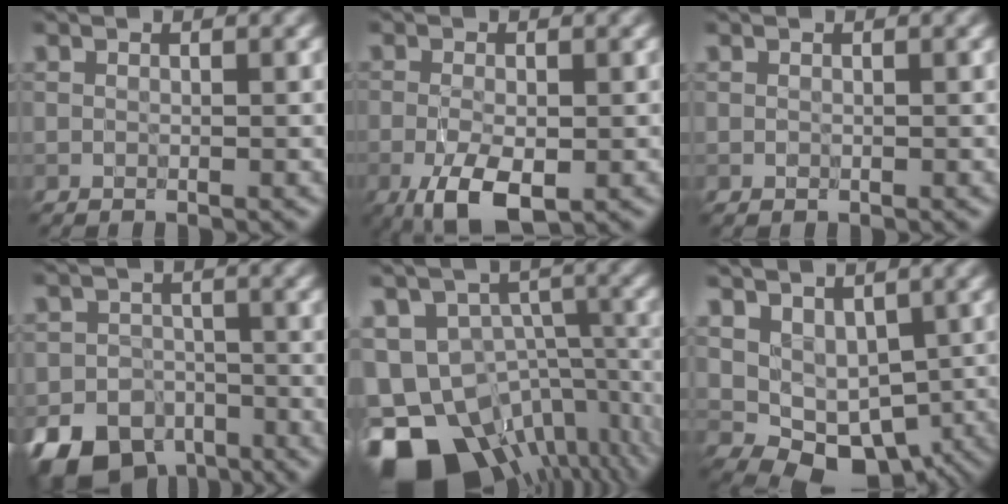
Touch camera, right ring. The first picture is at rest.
{"total": 5.1, "force": [-2.0, 2.2, 4.1], "torque": [-0.087, -0.012, -0.035]}
{"total": 0.0}
{"total": 10.5, "force": [-7.2, 6.9, 3.3], "torque": [-0.054, -0.030, -0.117]}
{"total": 17.3, "force": [-8.3, 11.8, 9.6], "torque": [-0.181, -0.017, -0.092]}
{"total": 5.9, "force": [0.2, 4.5, 3.7], "torque": [-0.053, -0.018, 0.018]}